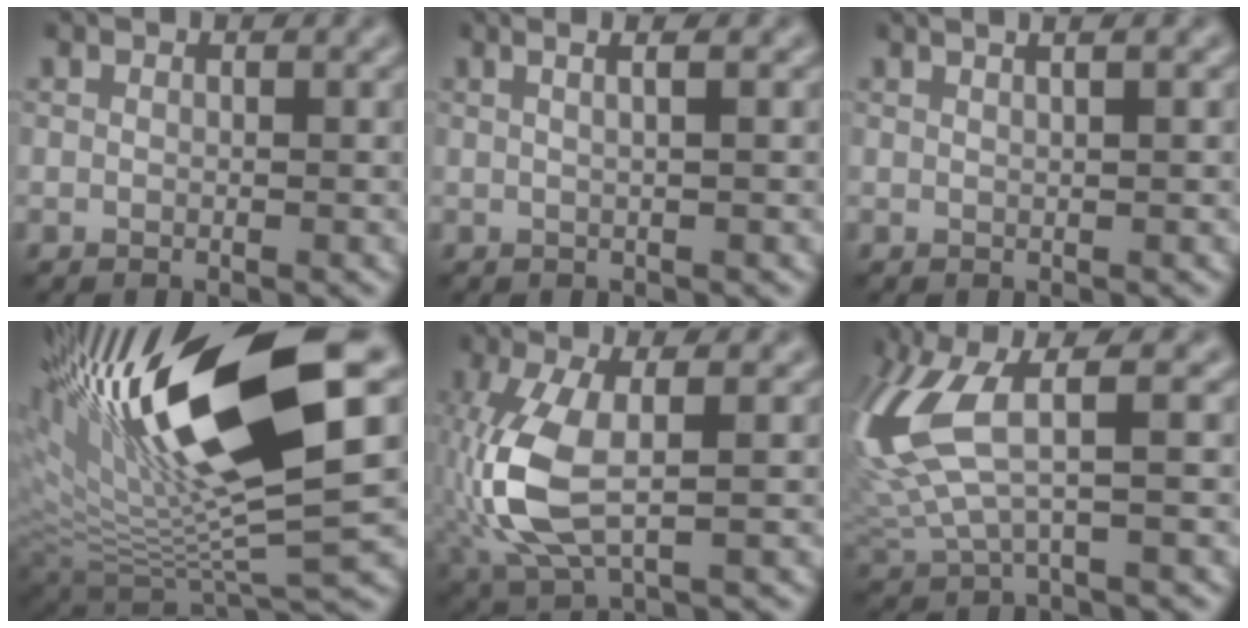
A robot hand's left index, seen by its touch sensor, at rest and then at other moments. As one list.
[{"total": 3.8, "force": [1.5, 1.8, 3.0], "torque": [-0.014, 0.025, -0.013]}, {"total": 4.4, "force": [2.5, 2.0, 3.0], "torque": [-0.012, 0.031, 0.001]}, {"total": 15.5, "force": [5.6, 4.3, 13.8], "torque": [-0.262, 0.001, 0.101]}, {"total": 7.6, "force": [-0.8, 3.1, 6.8], "torque": [-0.177, -0.002, -0.011]}, {"total": 7.3, "force": [2.2, 2.2, 6.6], "torque": [-0.172, 0.005, 0.046]}]